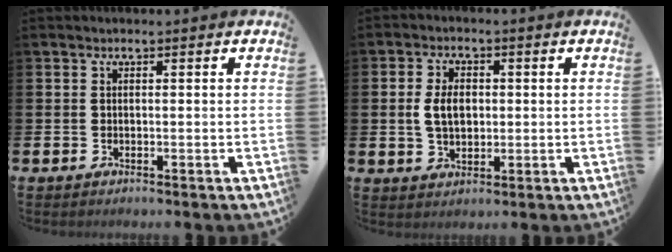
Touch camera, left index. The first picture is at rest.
{"total": 4.4, "force": [0.6, 3.0, 3.2], "torque": [-0.044, 0.003, 0.004]}